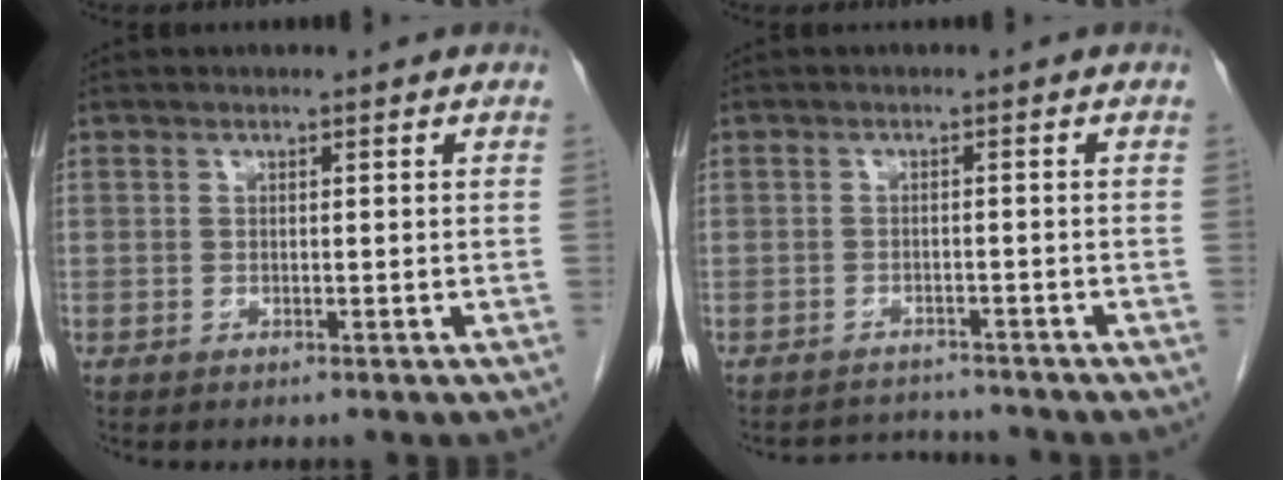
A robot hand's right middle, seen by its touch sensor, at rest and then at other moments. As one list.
[{"total": 3.8, "force": [-3.7, 0.4, -0.6], "torque": [0.006, 0.000, -0.057]}]